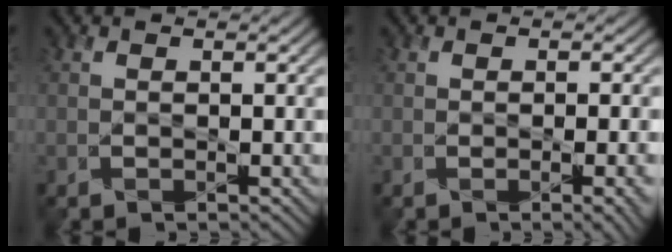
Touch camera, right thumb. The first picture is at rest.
{"total": 2.8, "force": [-0.6, 0.7, 2.6], "torque": [-0.035, -0.003, -0.006]}